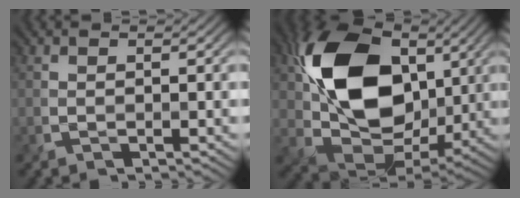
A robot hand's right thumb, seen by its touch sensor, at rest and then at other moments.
{"total": 17.2, "force": [3.9, 12.2, 11.5], "torque": [-0.242, 0.008, 0.074]}